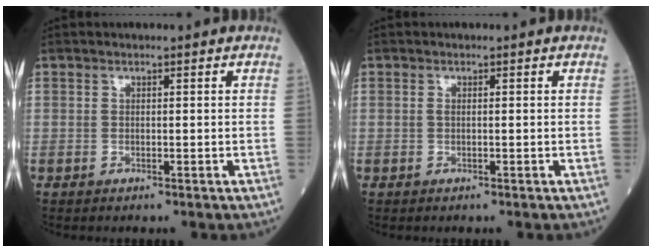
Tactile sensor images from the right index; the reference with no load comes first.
{"total": 0.5, "force": [0.1, 0.2, 0.5], "torque": [-0.013, 0.000, 0.000]}